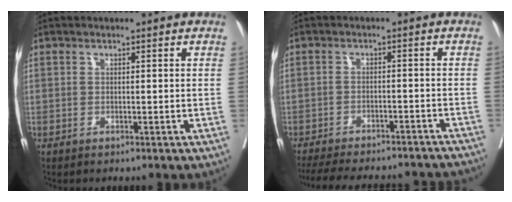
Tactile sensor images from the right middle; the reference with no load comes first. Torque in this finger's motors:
{"motor_torque": [1.00, -1.14, 0.10, 0.05]}